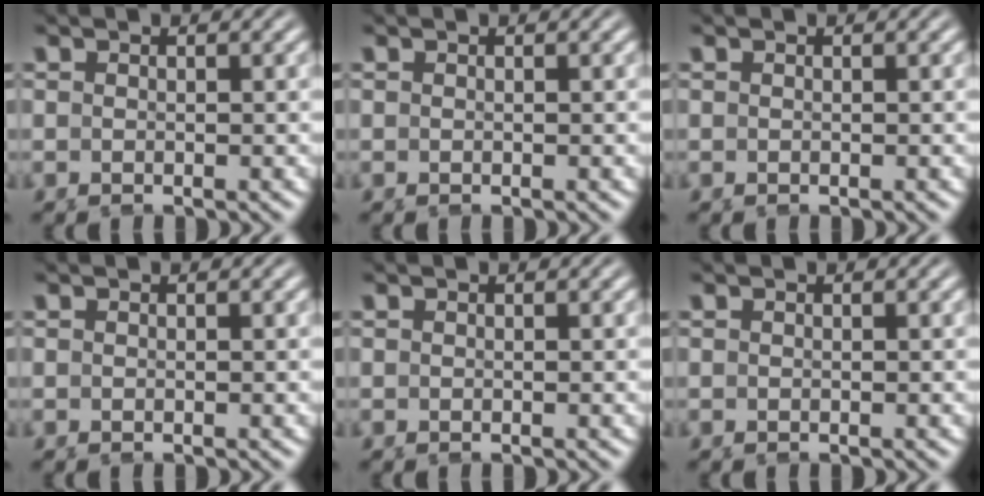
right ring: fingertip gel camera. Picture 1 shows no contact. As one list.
[{"total": 0.0}, {"total": 0.0}, {"total": 0.0}, {"total": 0.0}, {"total": 0.0}]